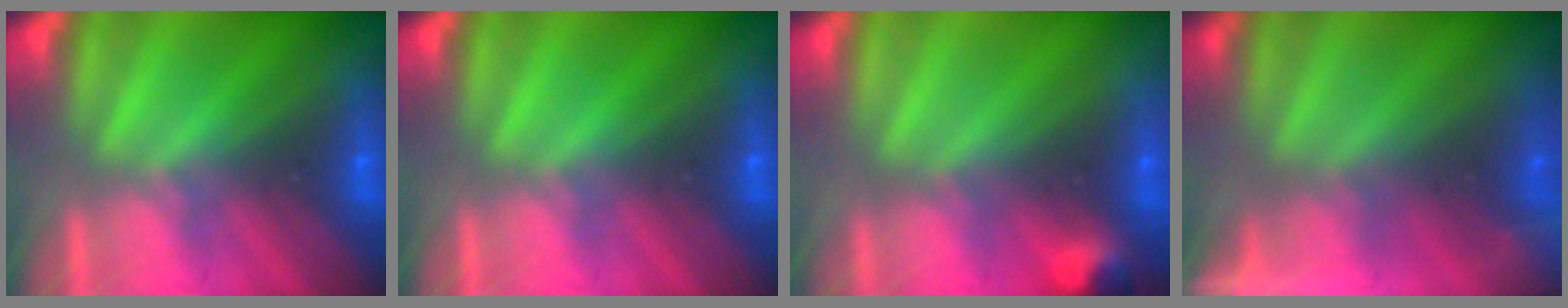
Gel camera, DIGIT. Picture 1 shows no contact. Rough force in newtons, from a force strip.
{"total": 0.0}
{"total": 2.9}
{"total": 7.9}